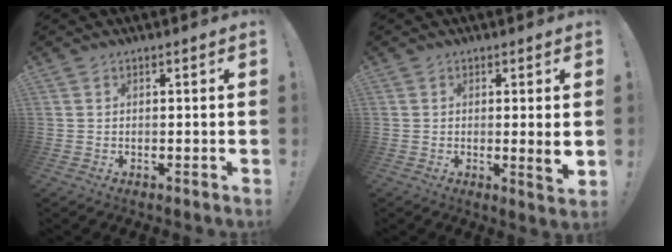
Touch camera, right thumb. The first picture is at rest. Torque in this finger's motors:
{"motor_torque": [-0.46, 0.24, 0.22, 0.30, 0.12]}